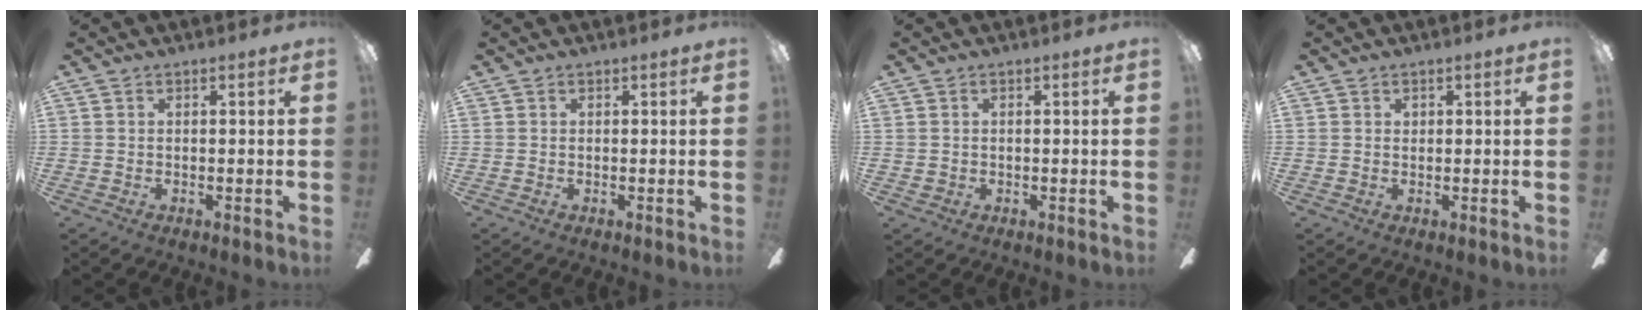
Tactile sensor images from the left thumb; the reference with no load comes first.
{"total": 0.0}
{"total": 0.7, "force": [0.0, 0.7, -0.1], "torque": [0.003, 0.005, -0.001]}
{"total": 0.8, "force": [0.5, 0.5, 0.0], "torque": [0.002, 0.002, 0.010]}